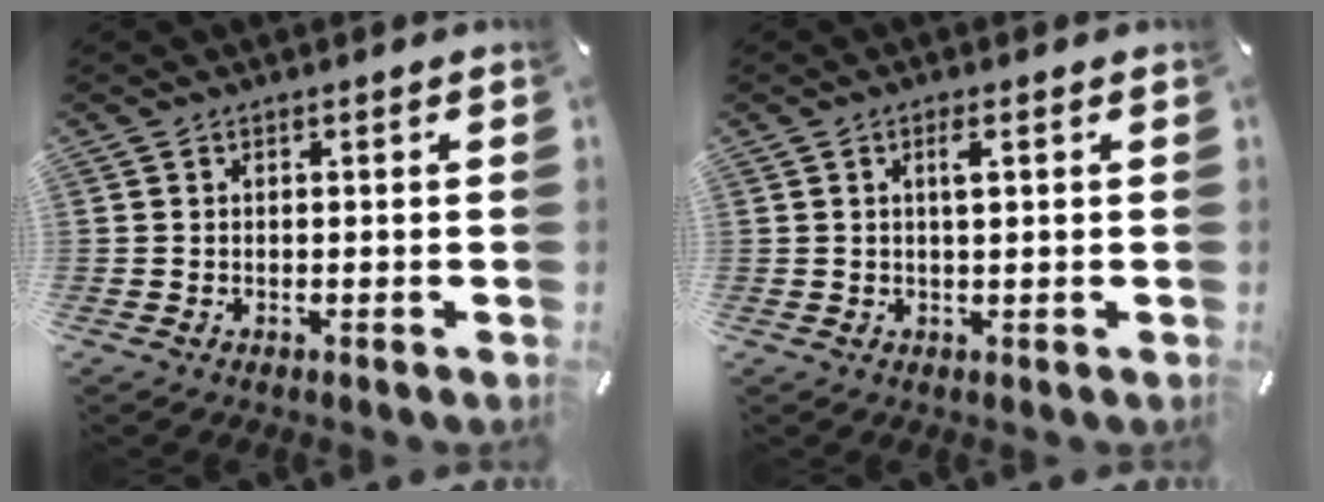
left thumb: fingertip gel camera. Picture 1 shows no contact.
{"total": 2.8, "force": [0.8, 0.5, 2.6], "torque": [-0.045, 0.000, 0.009]}